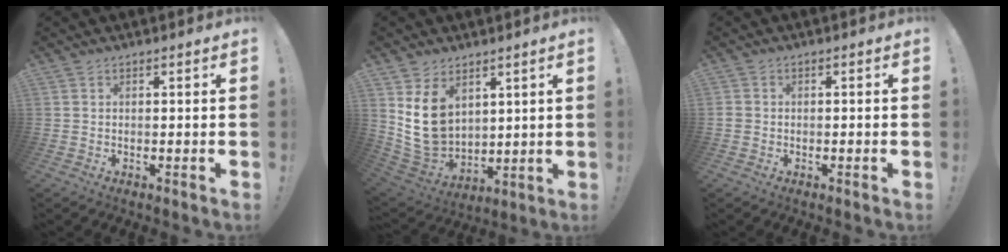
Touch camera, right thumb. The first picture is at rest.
{"total": 13.4, "force": [5.1, 10.2, 7.0], "torque": [-0.142, -0.039, 0.102]}
{"total": 1.4, "force": [-1.0, 0.9, 0.3], "torque": [-0.003, 0.003, -0.018]}